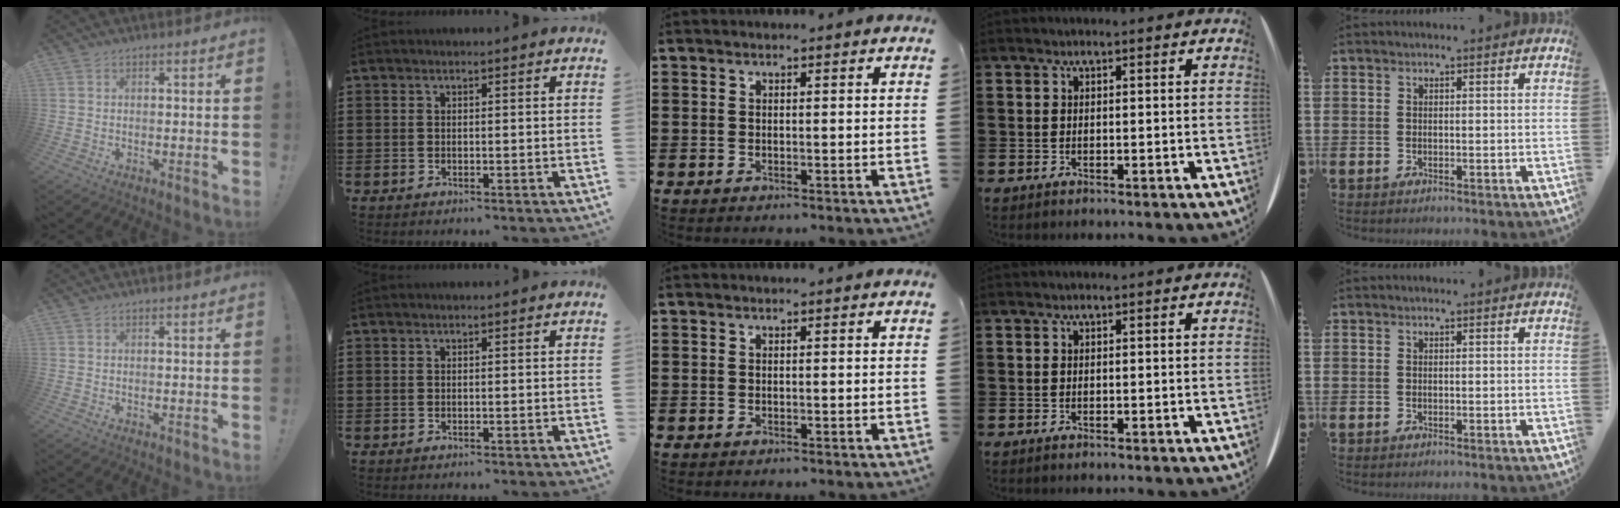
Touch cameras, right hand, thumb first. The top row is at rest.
{}